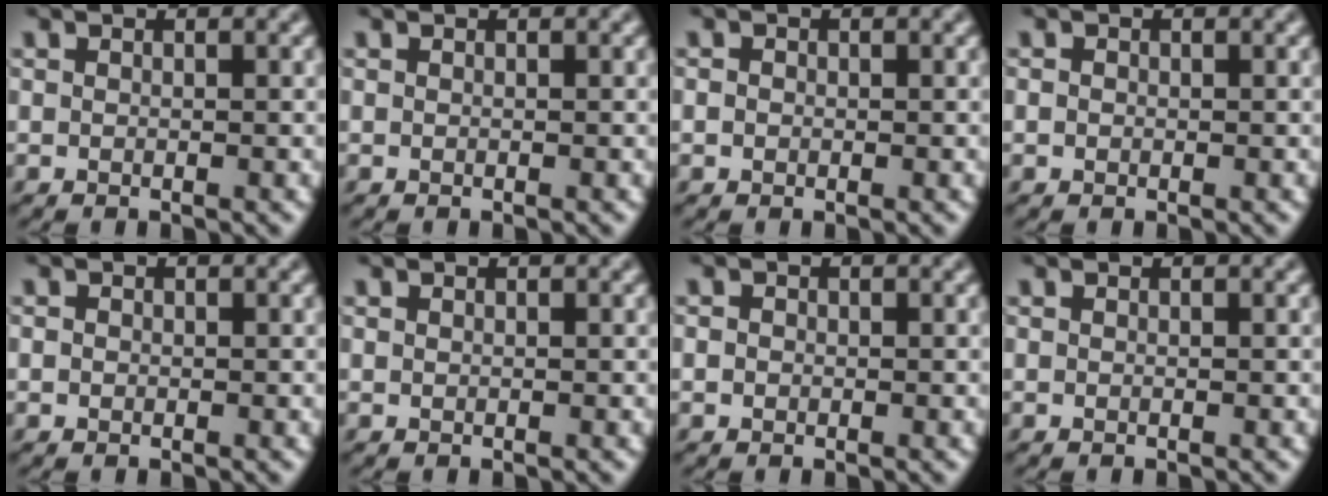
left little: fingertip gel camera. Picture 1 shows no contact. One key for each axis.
{"total": 0.0}
{"total": 1.2, "fx": 0.3, "fy": 1.0, "fz": 0.6, "tx": -0.005, "ty": 0.009, "tz": -0.001}
{"total": 0.8, "fx": 0.2, "fy": 0.7, "fz": 0.4, "tx": -0.006, "ty": 0.007, "tz": 0.001}
{"total": 1.0, "fx": 0.3, "fy": 0.8, "fz": 0.5, "tx": -0.007, "ty": 0.008, "tz": 0.004}
{"total": 0.0}
{"total": 1.5, "fx": 0.4, "fy": 1.2, "fz": 0.7, "tx": -0.005, "ty": 0.010, "tz": -0.001}
{"total": 0.0}